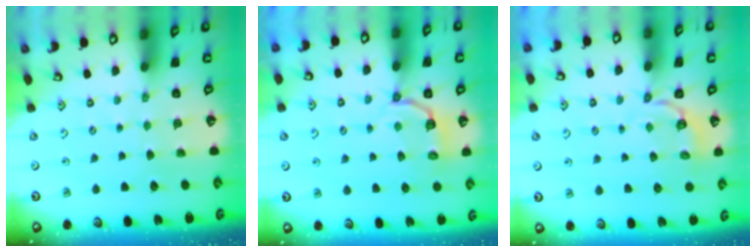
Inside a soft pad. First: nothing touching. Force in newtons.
{"total": 4.9, "press": 3.7, "slide": 3.2}
{"total": 3.5, "press": 2.6, "slide": 2.4}